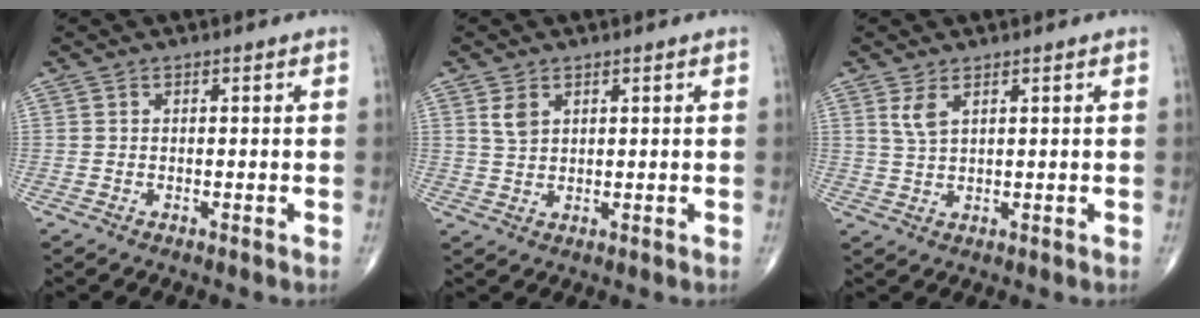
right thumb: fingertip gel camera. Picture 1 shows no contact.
{"total": 2.9, "force": [1.4, 1.9, 1.8], "torque": [-0.029, -0.006, 0.033]}
{"total": 3.0, "force": [1.6, 1.1, 2.3], "torque": [-0.049, -0.005, 0.039]}